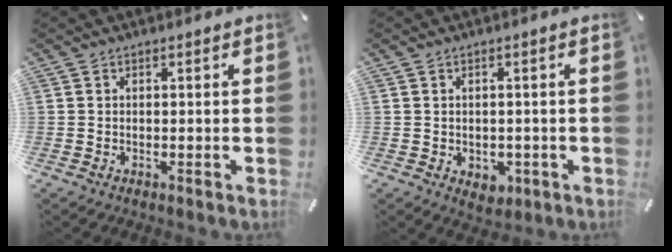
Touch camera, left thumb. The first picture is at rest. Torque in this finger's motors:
{"motor_torque": [0.41, 0.47, 0.02, 0.03, 0.00]}